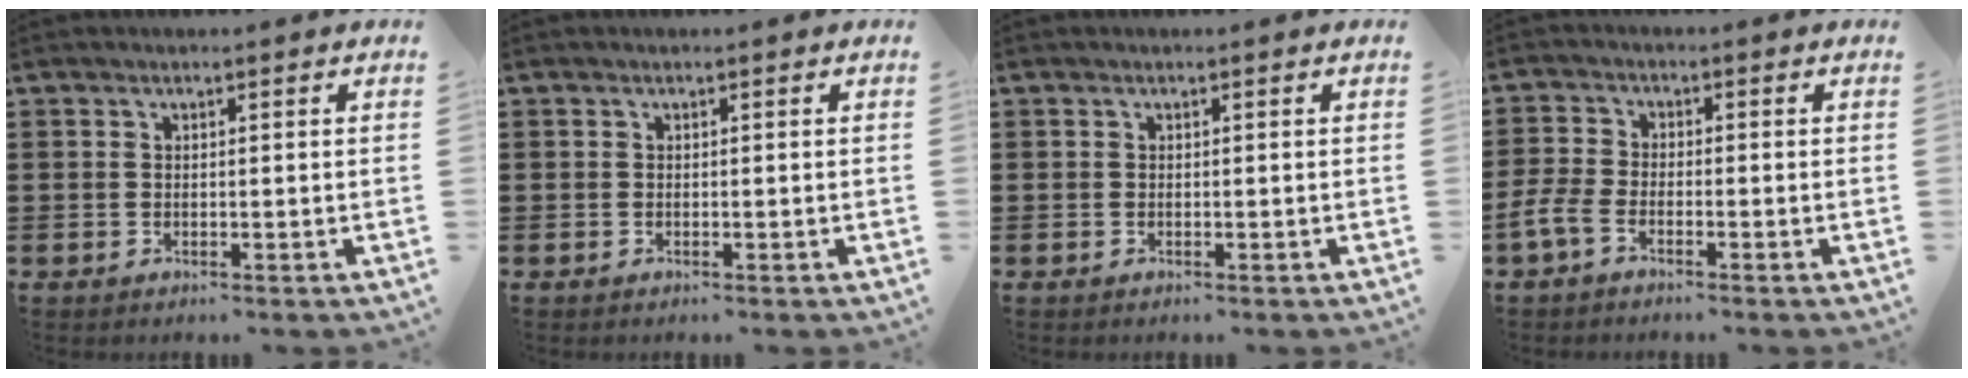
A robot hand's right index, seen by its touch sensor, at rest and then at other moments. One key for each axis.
{"total": 0.0}
{"total": 0.0}
{"total": 3.1, "fx": -2.1, "fy": 1.1, "fz": 1.9, "tx": -0.054, "ty": -0.003, "tz": -0.046}